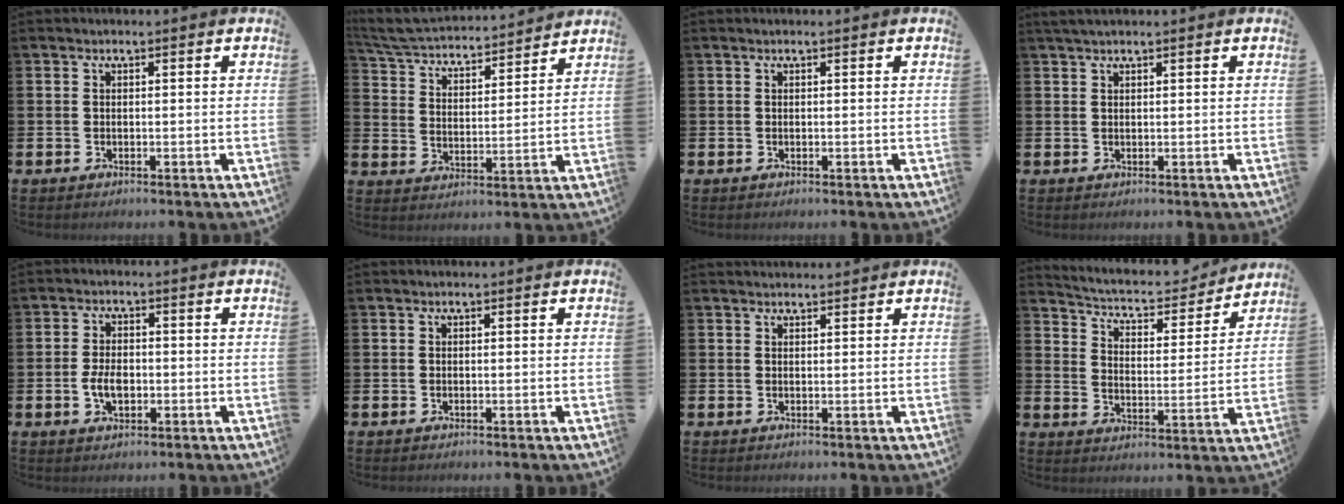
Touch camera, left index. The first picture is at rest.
{"total": 5.4, "force": [5.3, 0.8, 0.9], "torque": [-0.046, -0.044, 0.089]}
{"total": 0.0}
{"total": 1.6, "force": [1.3, 0.2, 0.8], "torque": [-0.016, 0.005, 0.024]}
{"total": 3.8, "force": [-0.6, 2.3, 3.0], "torque": [-0.053, -0.002, -0.015]}
{"total": 0.0}
{"total": 1.3, "force": [1.2, 0.2, 0.1], "torque": [0.008, -0.003, 0.020]}
{"total": 5.6, "force": [5.2, 1.6, 1.4], "torque": [-0.053, -0.043, 0.083]}